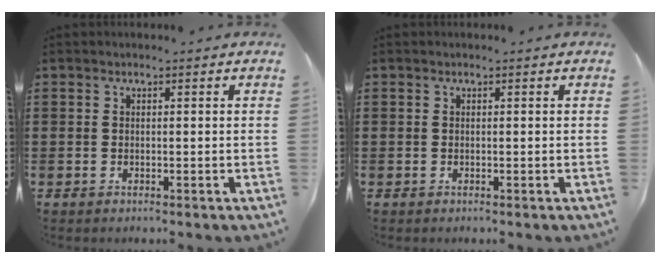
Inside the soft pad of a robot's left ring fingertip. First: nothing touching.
{"total": 0.0}